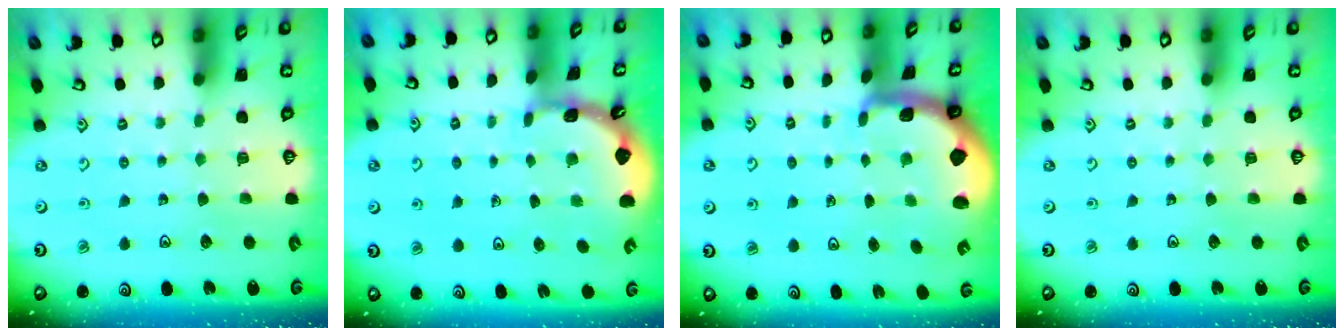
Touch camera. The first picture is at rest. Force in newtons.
{"total": 1.7, "press": 1.6, "slide": 0.1}
{"total": 1.7, "press": 1.7, "slide": 0.4}
{"total": 0.0}